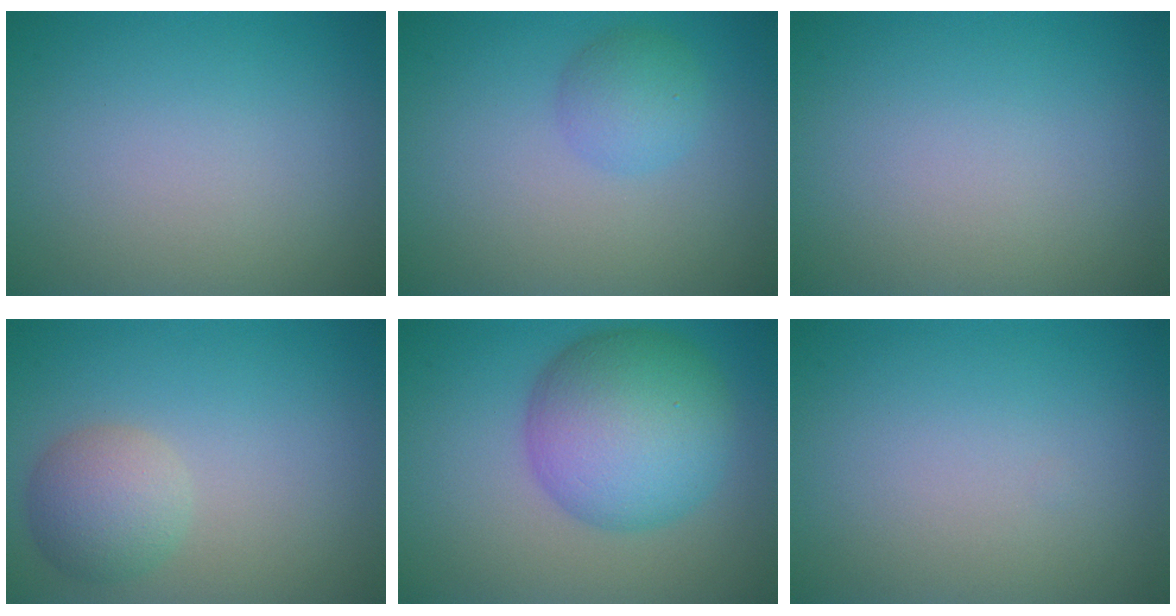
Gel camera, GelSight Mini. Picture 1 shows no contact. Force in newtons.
{"total": 2.4, "press": 2.4, "slide": 0.1}
{"total": 0.0}
{"total": 3.4, "press": 3.4, "slide": 0.1}
{"total": 9.1, "press": 9.1, "slide": 0.2}
{"total": 0.0}